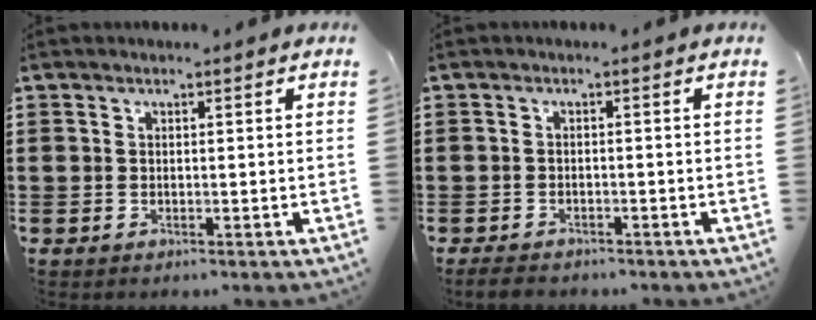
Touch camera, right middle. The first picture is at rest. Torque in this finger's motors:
{"motor_torque": [0.54, -0.06, 0.00, 0.00]}